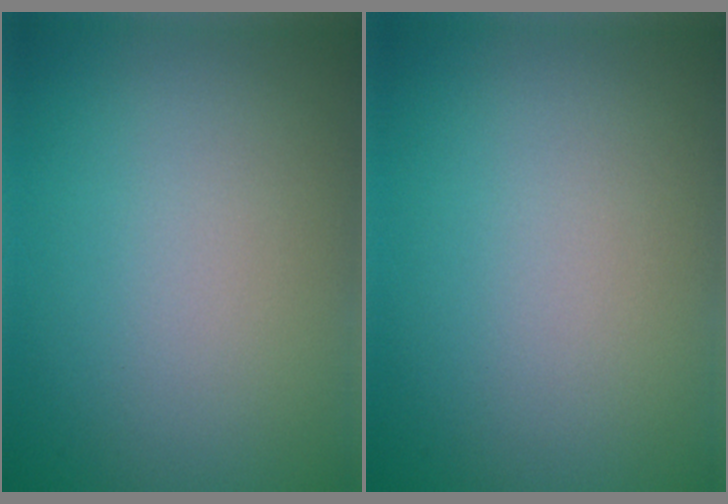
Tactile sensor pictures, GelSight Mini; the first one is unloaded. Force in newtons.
{"total": 0.0}